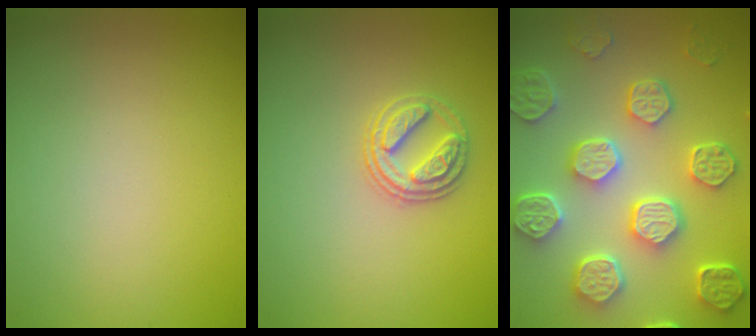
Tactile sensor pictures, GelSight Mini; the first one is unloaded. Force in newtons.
{"total": 2.7, "press": 2.7, "slide": 0.7}
{"total": 8.4, "press": 6.5, "slide": 5.3}